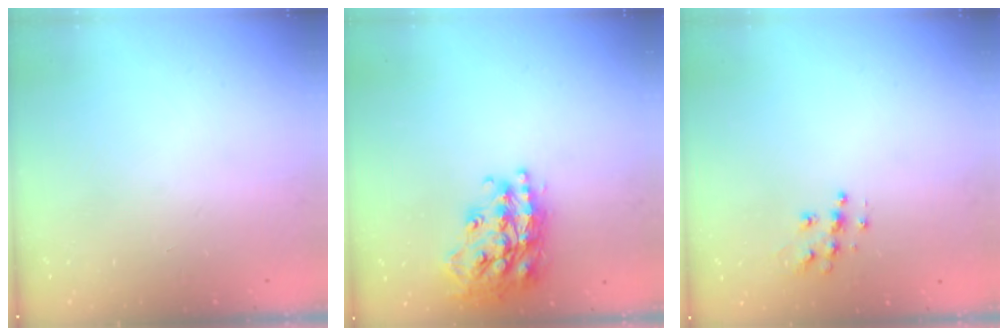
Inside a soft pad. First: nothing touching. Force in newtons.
{"total": 21.9, "press": 21.8, "slide": 1.8}
{"total": 8.0, "press": 8.0, "slide": 0.4}